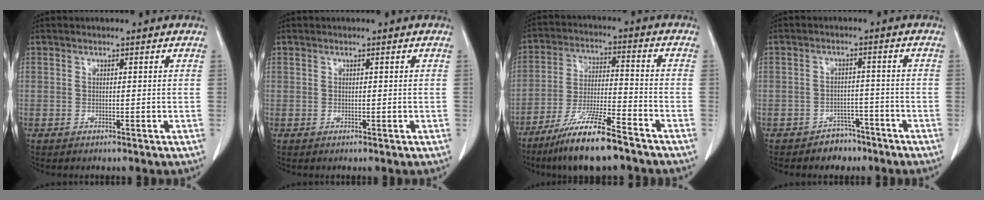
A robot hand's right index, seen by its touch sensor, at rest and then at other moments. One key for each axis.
{"total": 0.0}
{"total": 12.4, "fx": -9.0, "fy": 1.0, "fz": 8.5, "tx": -0.163, "ty": -0.029, "tz": -0.165}
{"total": 3.9, "fx": -2.7, "fy": 2.7, "fz": 0.5, "tx": -0.005, "ty": 0.013, "tz": -0.037}